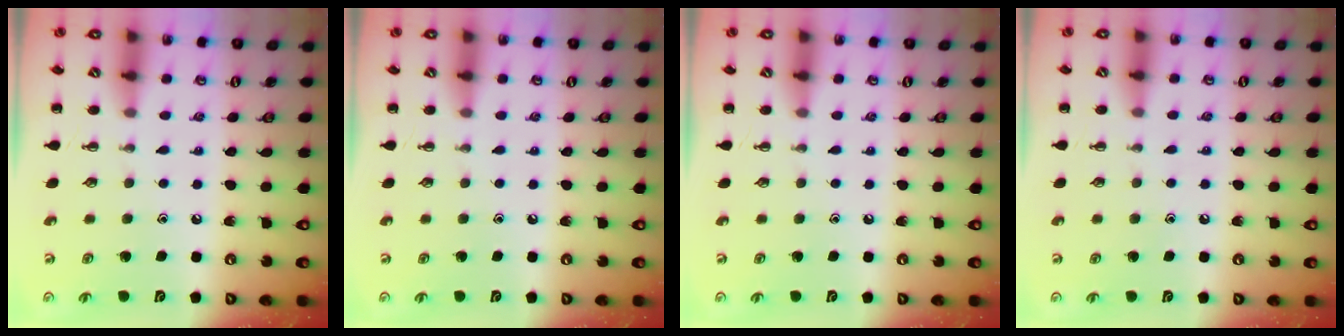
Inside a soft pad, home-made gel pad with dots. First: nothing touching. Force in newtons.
{"total": 0.0}
{"total": 0.0}
{"total": 3.6, "press": 3.4, "slide": 1.1}